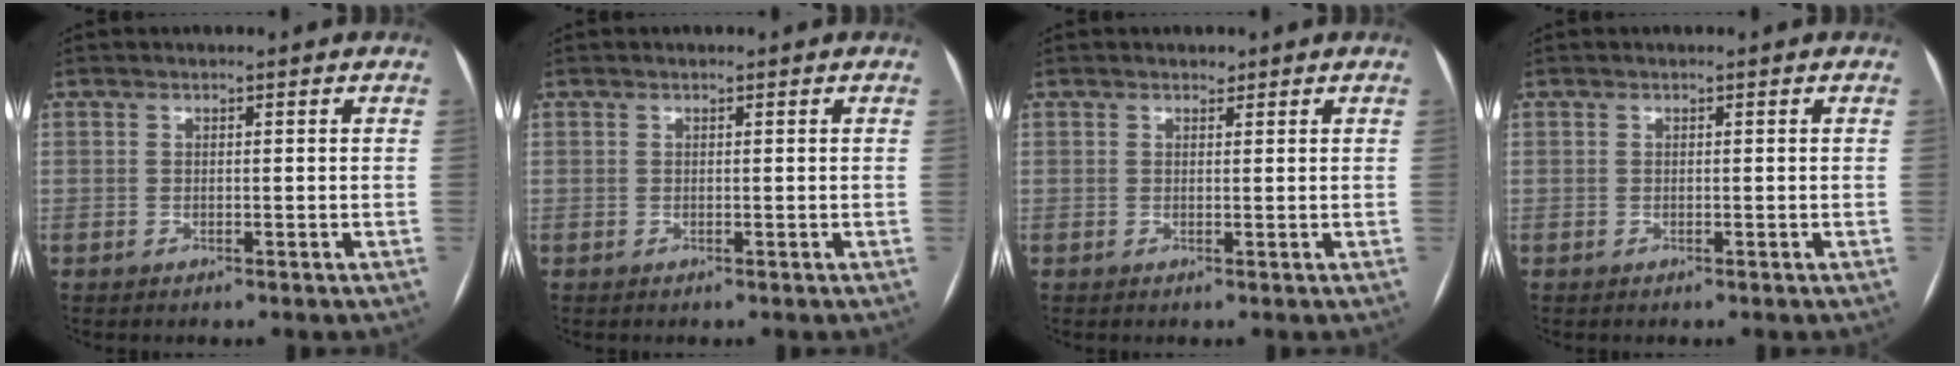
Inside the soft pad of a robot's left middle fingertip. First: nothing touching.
{"total": 0.0}
{"total": 0.7, "force": [0.6, 0.4, 0.1], "torque": [-0.003, -0.003, 0.007]}
{"total": 0.0}